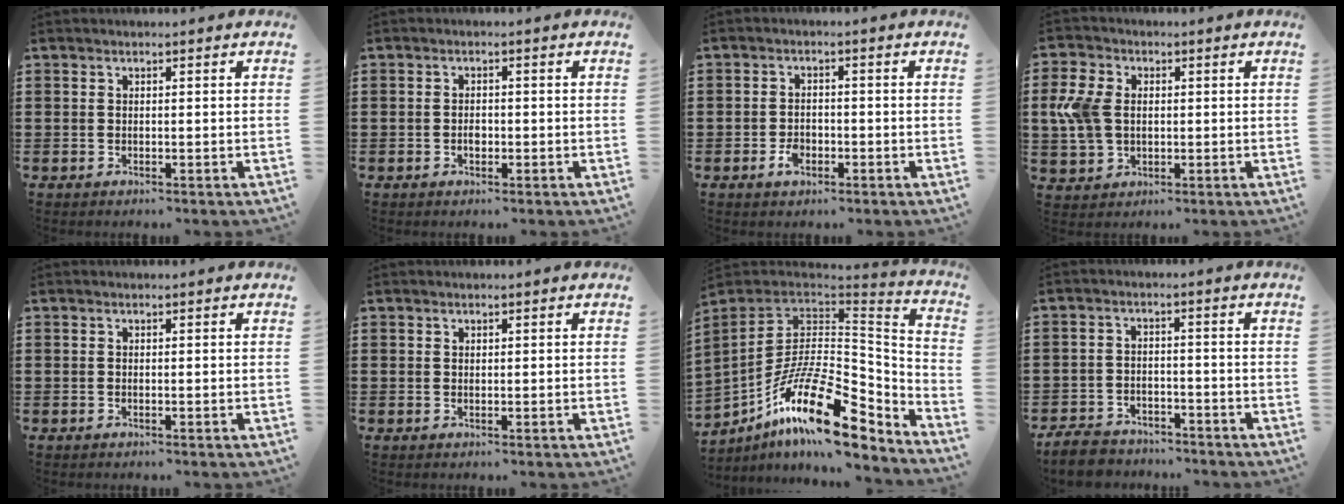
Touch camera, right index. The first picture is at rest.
{"total": 1.4, "force": [-0.5, 0.8, 1.0], "torque": [-0.021, 0.000, -0.009]}
{"total": 2.6, "force": [-1.3, 1.5, 1.7], "torque": [-0.039, -0.001, -0.025]}
{"total": 7.5, "force": [0.6, 5.3, 5.2], "torque": [-0.151, 0.004, 0.002]}
{"total": 0.0}
{"total": 0.5, "force": [0.4, 0.4, 0.1], "torque": [-0.003, 0.002, 0.008]}
{"total": 22.6, "force": [-11.3, 8.5, 17.6], "torque": [-0.335, 0.029, -0.201]}
{"total": 4.4, "force": [-4.2, 1.2, 0.8], "torque": [-0.028, 0.004, -0.087]}